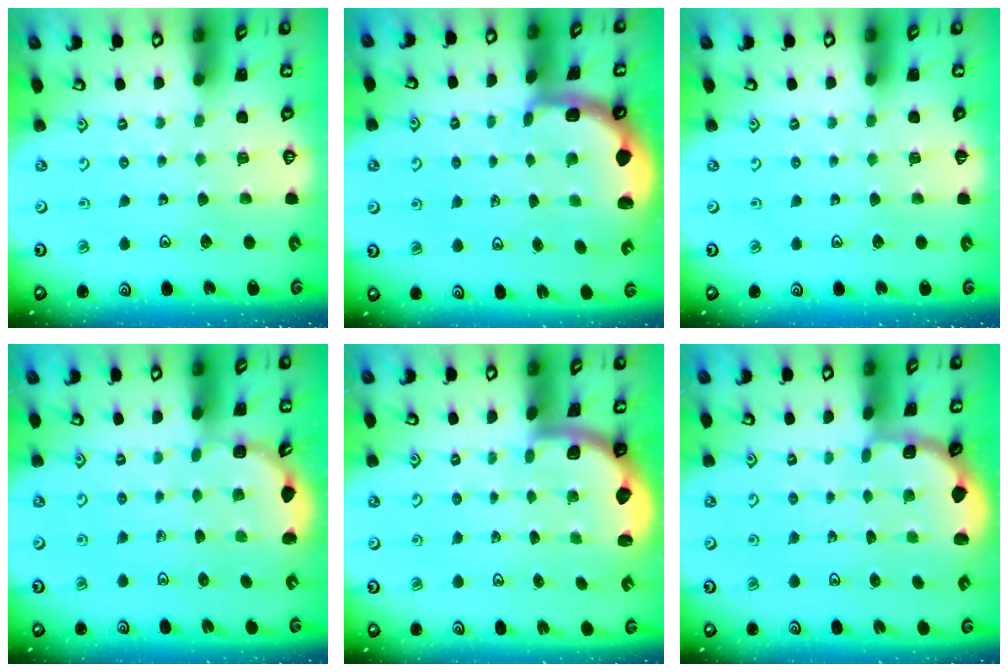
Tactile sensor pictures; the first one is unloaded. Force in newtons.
{"total": 2.1, "press": 1.9, "slide": 0.8}
{"total": 0.0}
{"total": 2.8, "press": 1.8, "slide": 2.1}
{"total": 1.9, "press": 1.8, "slide": 0.5}
{"total": 1.8, "press": 1.6, "slide": 0.7}